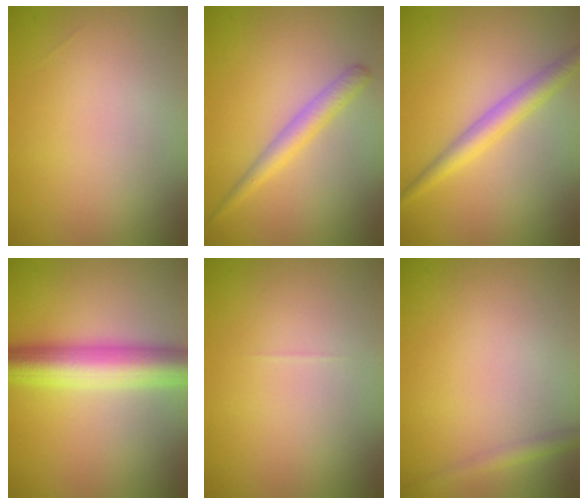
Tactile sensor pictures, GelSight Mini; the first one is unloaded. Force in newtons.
{"total": 2.2, "press": 2.2, "slide": 0.0}
{"total": 2.8, "press": 2.8, "slide": 0.1}
{"total": 7.1, "press": 7.1, "slide": 0.3}
{"total": 0.0}
{"total": 1.3, "press": 1.3, "slide": 0.1}